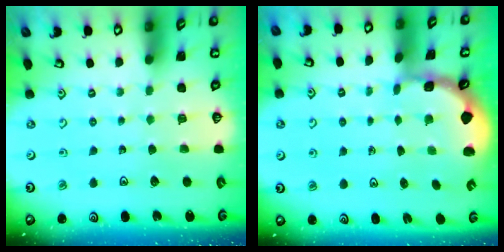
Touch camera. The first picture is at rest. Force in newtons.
{"total": 0.8, "press": 0.8, "slide": 0.2}